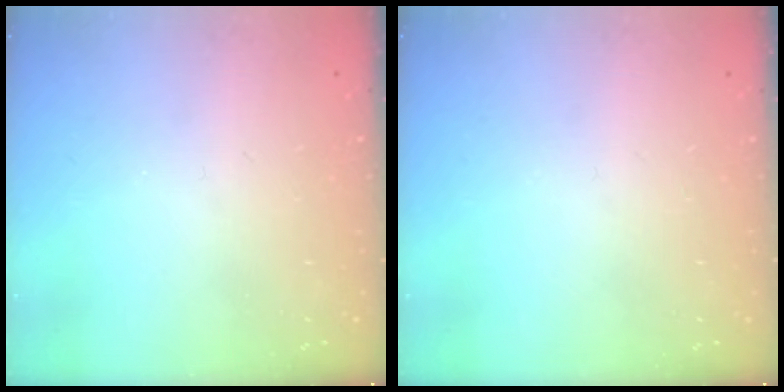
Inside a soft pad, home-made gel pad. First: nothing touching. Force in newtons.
{"total": 0.0}